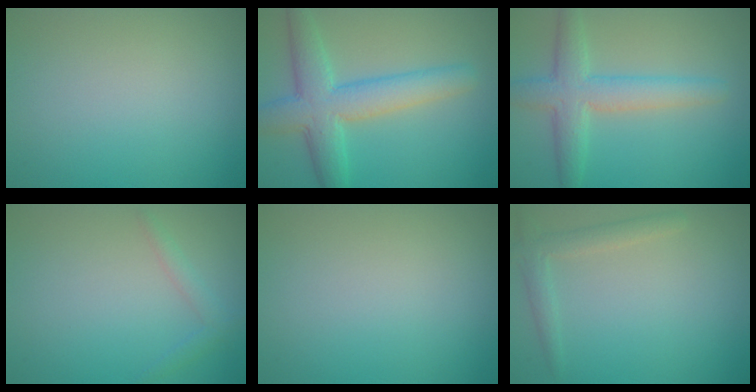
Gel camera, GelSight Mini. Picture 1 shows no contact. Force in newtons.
{"total": 5.5, "press": 5.5, "slide": 0.4}
{"total": 4.9, "press": 4.9, "slide": 0.1}
{"total": 1.4, "press": 1.4, "slide": 0.1}
{"total": 0.0}
{"total": 2.0, "press": 2.0, "slide": 0.3}